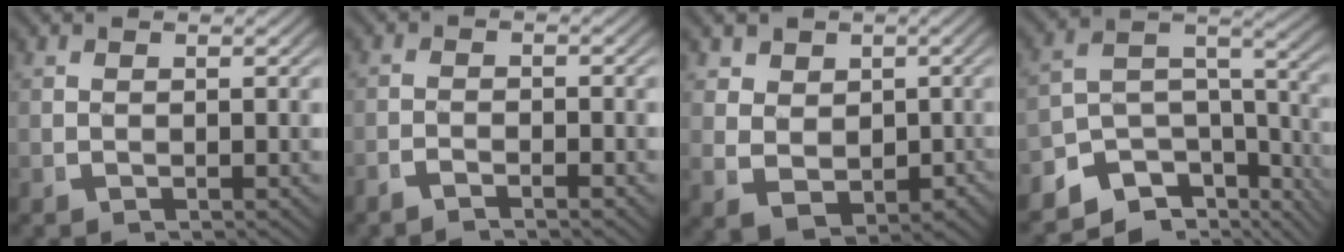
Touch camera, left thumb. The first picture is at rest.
{"total": 1.6, "force": [-1.5, 0.3, 0.4], "torque": [-0.004, -0.001, -0.034]}
{"total": 5.7, "force": [-0.4, 4.7, 3.1], "torque": [-0.079, -0.045, 0.019]}
{"total": 9.7, "force": [-4.2, 5.5, 6.8], "torque": [-0.103, -0.009, -0.076]}